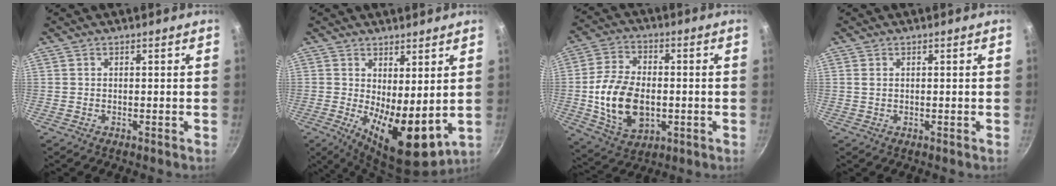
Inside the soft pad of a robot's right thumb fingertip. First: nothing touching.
{"total": 12.0, "force": [0.5, 5.0, 10.9], "torque": [-0.146, -0.028, 0.018]}
{"total": 14.9, "force": [-1.8, 9.6, 11.3], "torque": [-0.195, 0.010, -0.024]}
{"total": 0.8, "force": [0.3, 0.5, 0.5], "torque": [-0.011, 0.001, 0.005]}